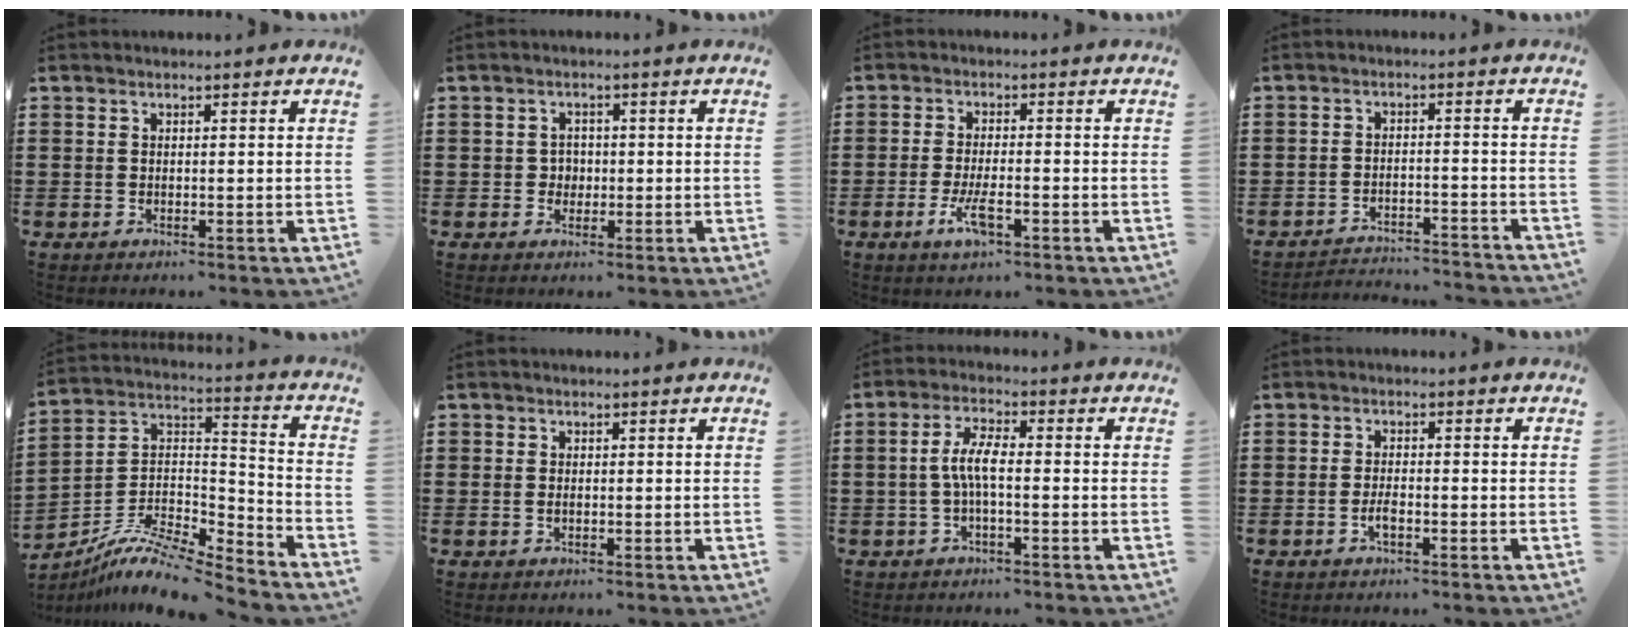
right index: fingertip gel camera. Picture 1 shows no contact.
{"total": 2.0, "force": [-0.3, 1.9, 0.7], "torque": [-0.019, 0.007, -0.008]}
{"total": 4.8, "force": [-2.2, 1.4, 4.0], "torque": [-0.082, -0.005, -0.042]}
{"total": 3.2, "force": [-3.2, 0.2, 0.2], "torque": [-0.008, 0.003, -0.068]}
{"total": 9.4, "force": [-8.0, 2.0, 4.5], "torque": [-0.095, 0.005, -0.162]}
{"total": 0.6, "force": [0.0, 0.6, 0.3], "torque": [-0.007, 0.001, 0.000]}
{"total": 4.6, "force": [-0.8, 1.2, 4.4], "torque": [-0.101, -0.001, -0.022]}
{"total": 2.1, "force": [-1.0, 0.7, 1.7], "torque": [-0.039, -0.001, -0.020]}